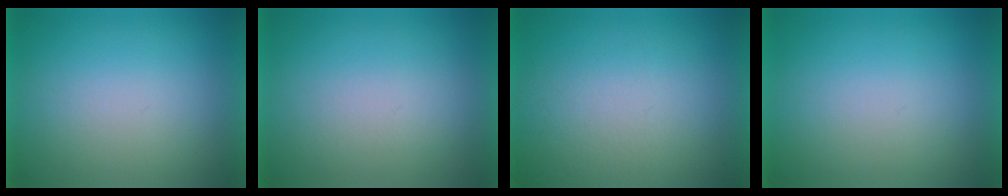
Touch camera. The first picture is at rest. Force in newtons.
{"total": 1.3}
{"total": 4.7}
{"total": 0.0}